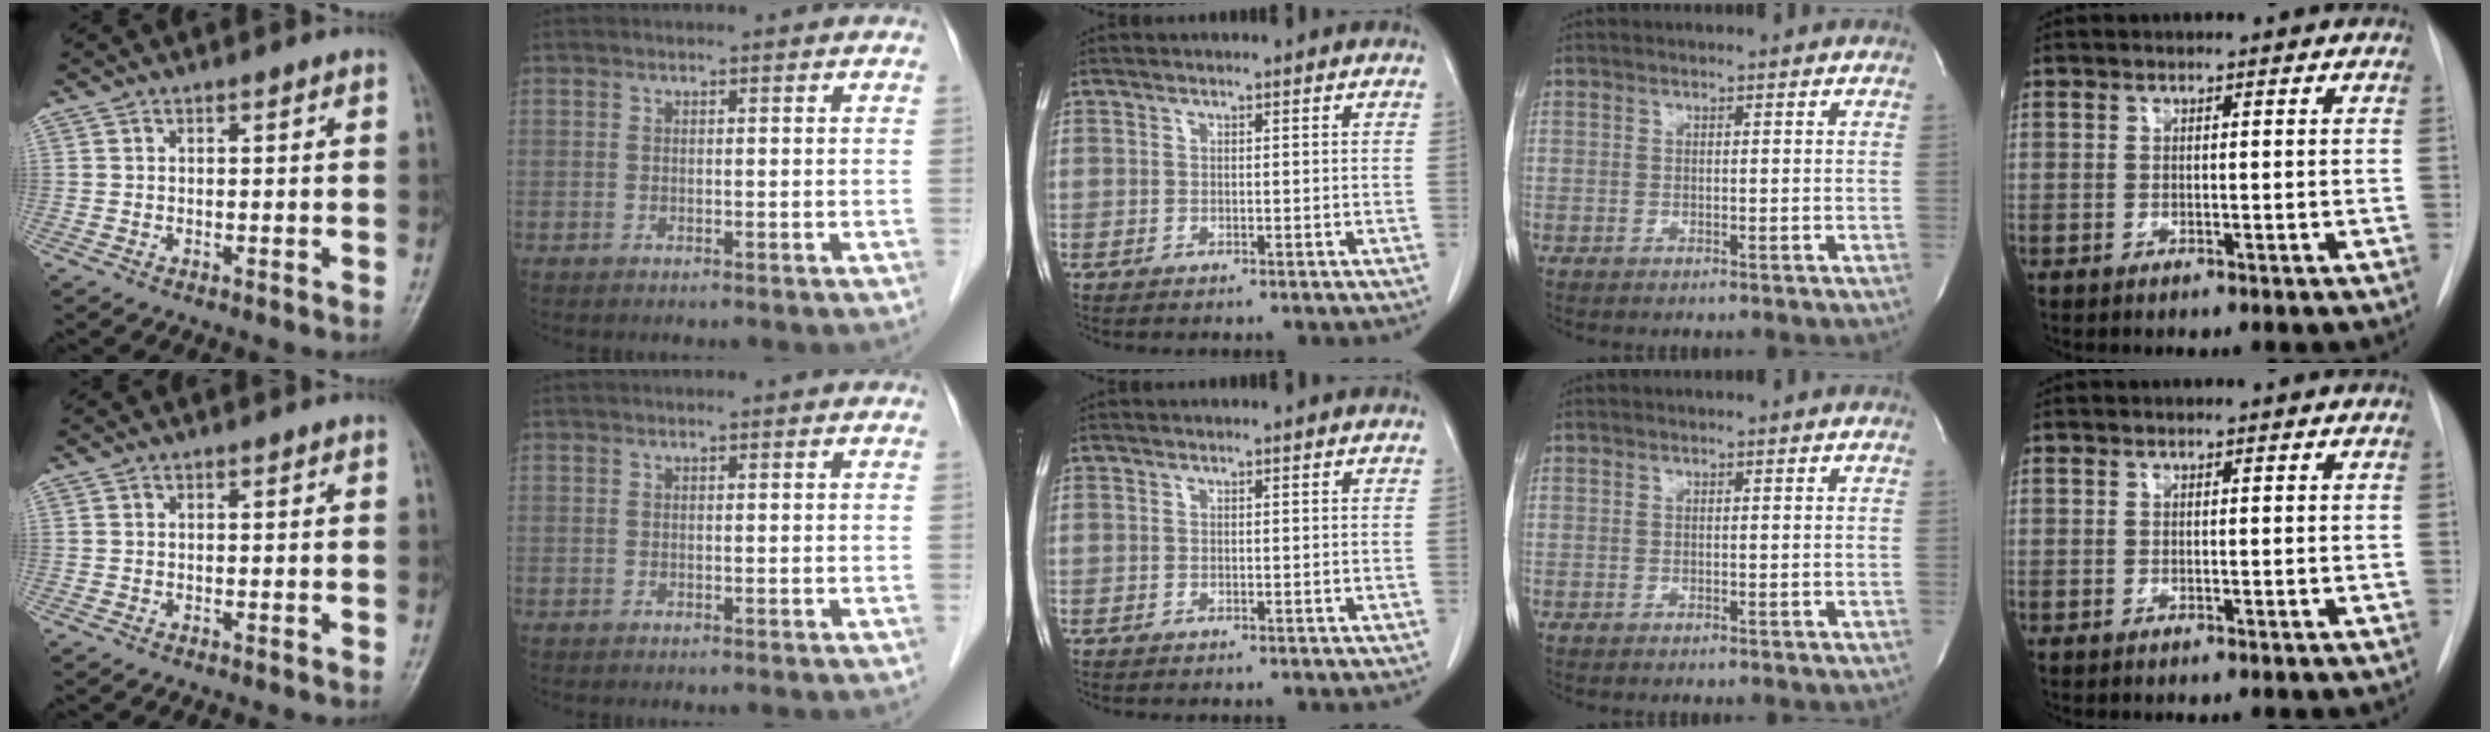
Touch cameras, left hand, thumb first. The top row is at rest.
{}